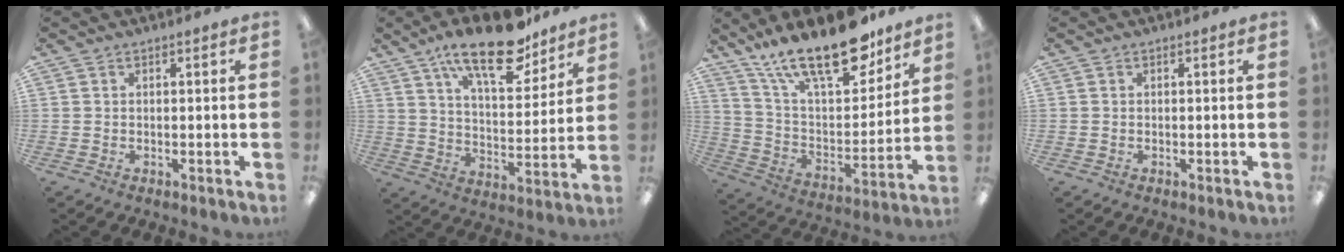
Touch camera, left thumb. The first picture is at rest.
{"total": 19.4, "force": [13.3, 7.5, 12.0], "torque": [-0.190, -0.071, 0.220]}
{"total": 23.3, "force": [17.0, 8.2, 13.7], "torque": [-0.232, -0.106, 0.295]}
{"total": 0.0}